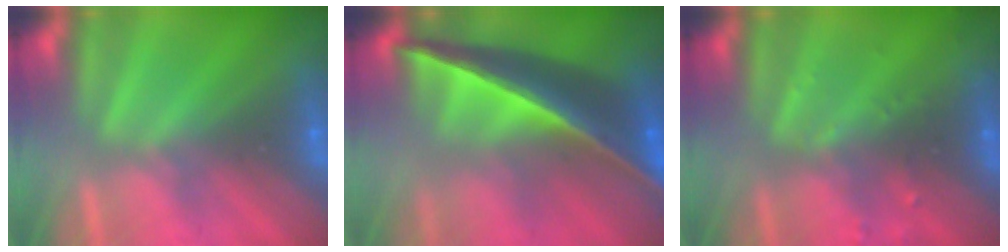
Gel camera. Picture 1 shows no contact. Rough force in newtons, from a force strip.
{"total": 8.6}
{"total": 3.1}